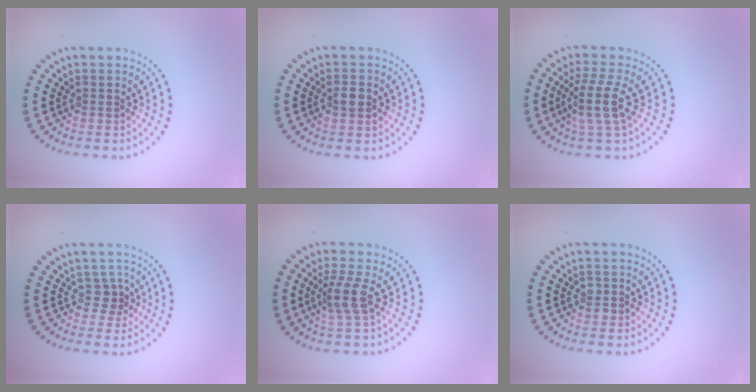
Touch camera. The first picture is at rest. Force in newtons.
{"total": 1.7, "press": 1.7, "slide": 0.3}
{"total": 3.7, "press": 3.0, "slide": 2.2}
{"total": 1.5, "press": 1.0, "slide": 1.1}
{"total": 2.7, "press": 2.1, "slide": 1.7}
{"total": 1.0, "press": 0.9, "slide": 0.4}